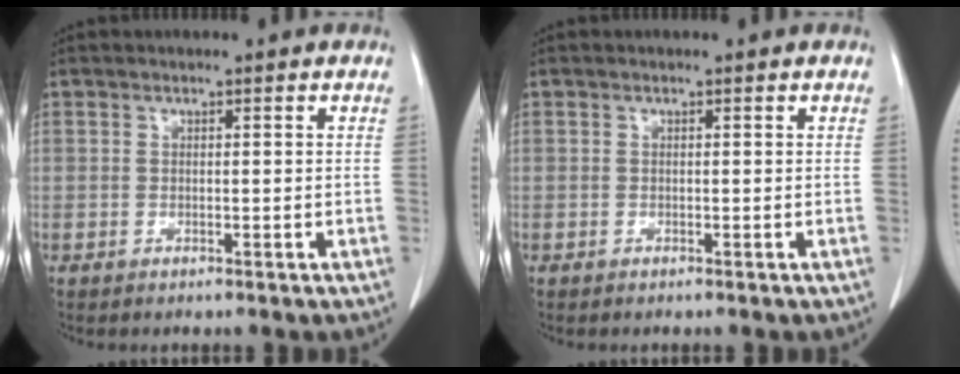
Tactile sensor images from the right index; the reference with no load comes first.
{"total": 0.0}